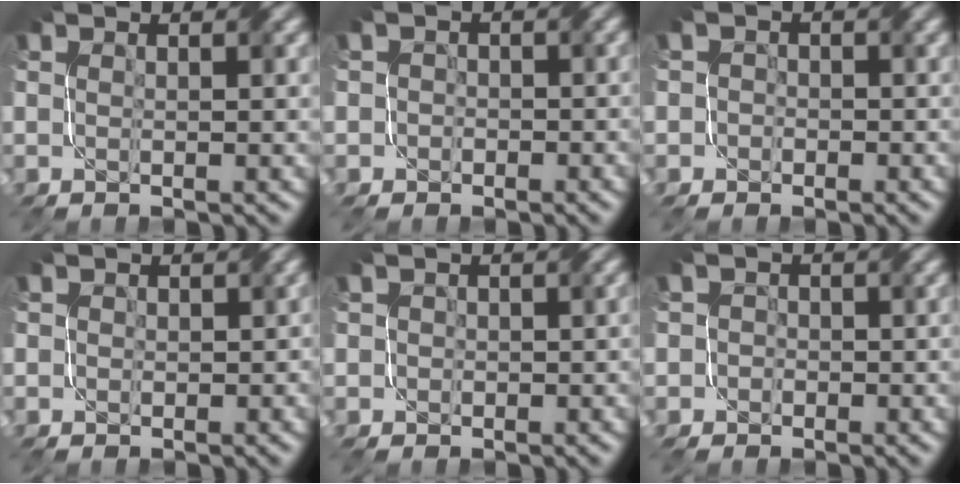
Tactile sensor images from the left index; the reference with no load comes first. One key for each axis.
{"total": 2.0, "fx": -0.3, "fy": 2.0, "fz": 0.4, "tx": 0.009, "ty": 0.003, "tz": -0.014}
{"total": 2.4, "fx": -0.3, "fy": 2.4, "fz": 0.4, "tx": 0.010, "ty": 0.009, "tz": -0.026}
{"total": 1.9, "fx": 0.1, "fy": 1.8, "fz": 0.6, "tx": 0.004, "ty": 0.004, "tz": -0.006}
{"total": 1.8, "fx": 0.1, "fy": 1.7, "fz": 0.6, "tx": -0.001, "ty": 0.000, "tz": -0.001}
{"total": 2.9, "fx": -0.5, "fy": 2.8, "fz": 0.6, "tx": 0.009, "ty": 0.012, "tz": -0.033}